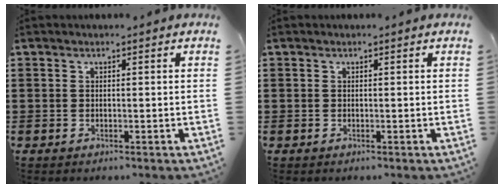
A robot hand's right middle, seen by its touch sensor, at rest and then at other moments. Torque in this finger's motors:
{"motor_torque": [-0.14, 0.13, 0.02, 0.00]}